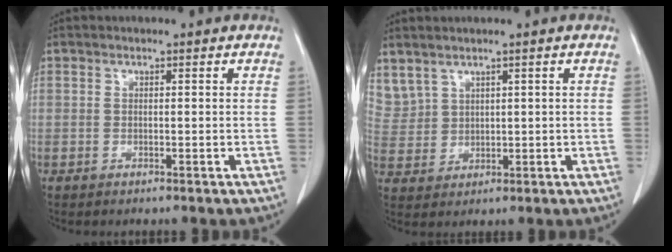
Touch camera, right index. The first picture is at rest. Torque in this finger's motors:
{"motor_torque": [-0.39, 0.51, -0.08, -0.02]}